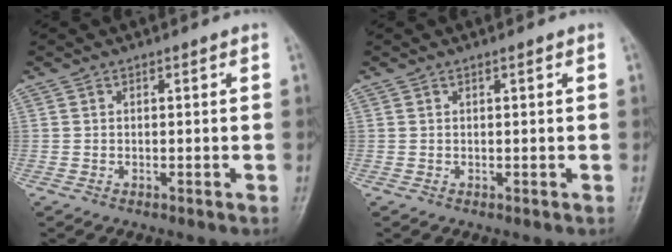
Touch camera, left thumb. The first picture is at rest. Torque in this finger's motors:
{"motor_torque": [-0.22, -0.06, 0.02, 0.05, -0.02]}